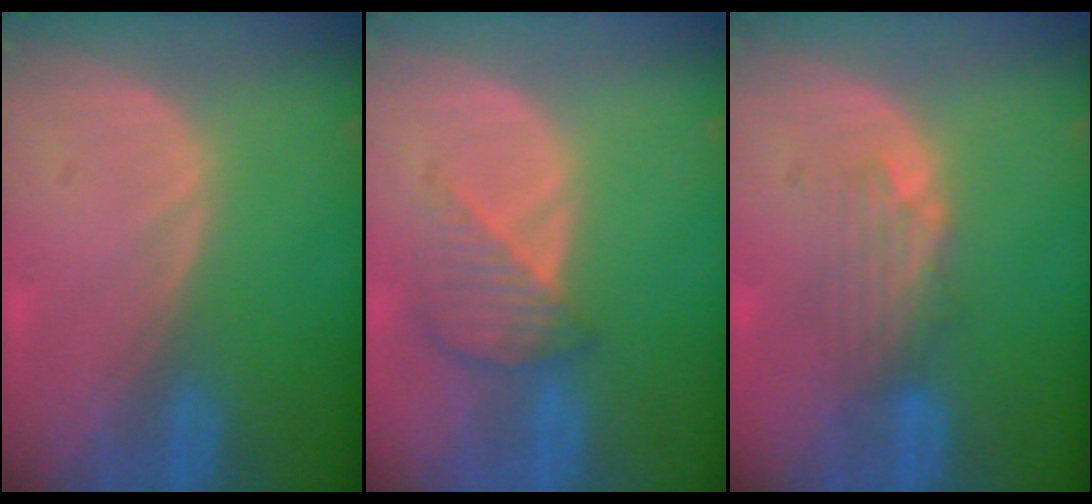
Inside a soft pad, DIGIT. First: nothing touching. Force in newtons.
{"total": 4.6, "press": 4.2, "slide": 1.8}
{"total": 4.2, "press": 3.8, "slide": 1.9}